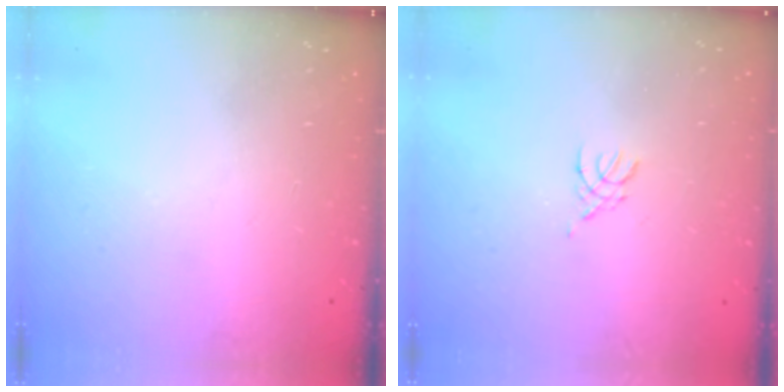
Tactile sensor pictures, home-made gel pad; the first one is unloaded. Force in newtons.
{"total": 1.8, "press": 1.7, "slide": 0.4}